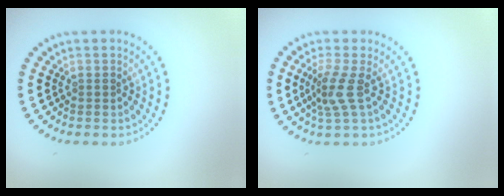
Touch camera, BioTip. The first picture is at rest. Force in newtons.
{"total": 2.7, "press": 2.1, "slide": 1.7}